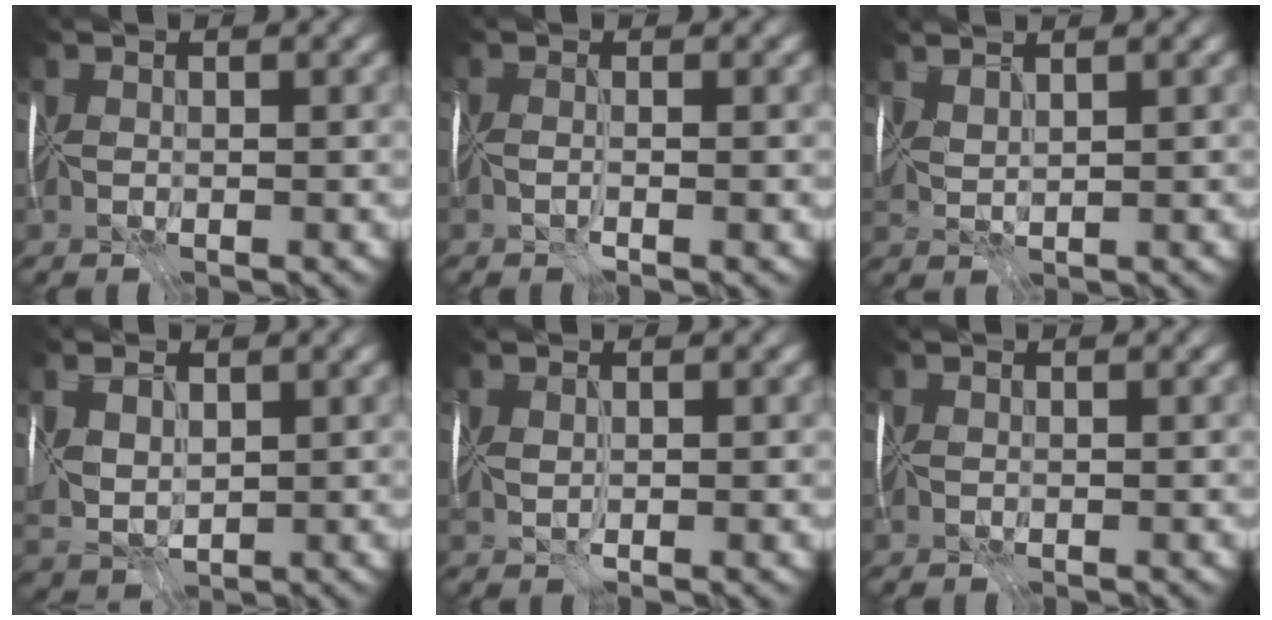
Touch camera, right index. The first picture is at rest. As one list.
[{"total": 1.6, "force": [-1.1, -1.1, 0.1], "torque": [-0.009, -0.010, -0.017]}, {"total": 1.3, "force": [1.0, -0.9, 0.2], "torque": [-0.016, -0.002, 0.030]}, {"total": 3.9, "force": [0.6, 2.5, 2.8], "torque": [-0.076, 0.002, 0.022]}, {"total": 0.6, "force": [-0.1, -0.6, 0.1], "torque": [-0.007, -0.006, 0.007]}, {"total": 0.0}]